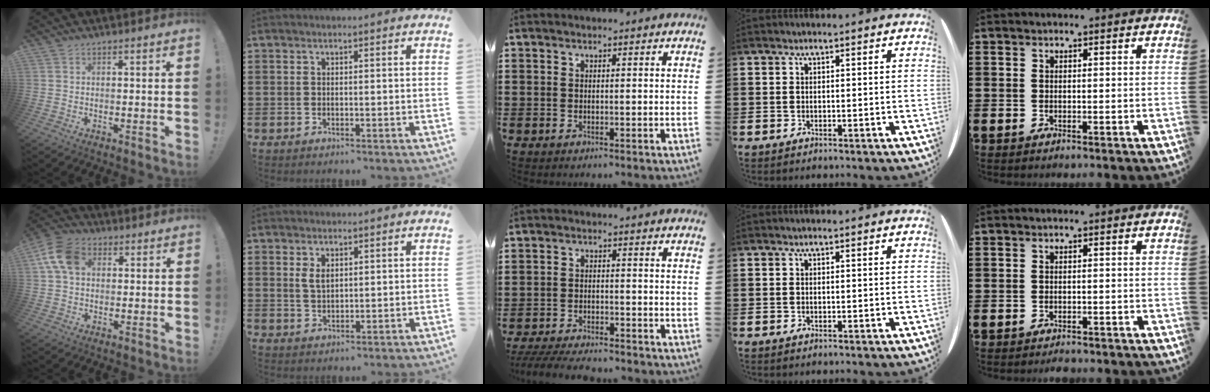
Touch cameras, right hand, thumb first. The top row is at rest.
{"thumb": {"total": 11.0, "force": [2.9, 7.7, 7.3], "torque": [-0.135, 0.012, 0.058]}, "index": {"total": 2.4, "force": [1.0, 1.3, 1.8], "torque": [-0.040, 0.004, 0.017]}, "middle": {"total": 4.3, "force": [-4.1, 0.3, 1.2], "torque": [-0.032, -0.008, -0.085]}, "little": {"total": 1.1, "force": [-1.1, 0.1, 0.1], "torque": [-0.005, 0.001, -0.022]}}